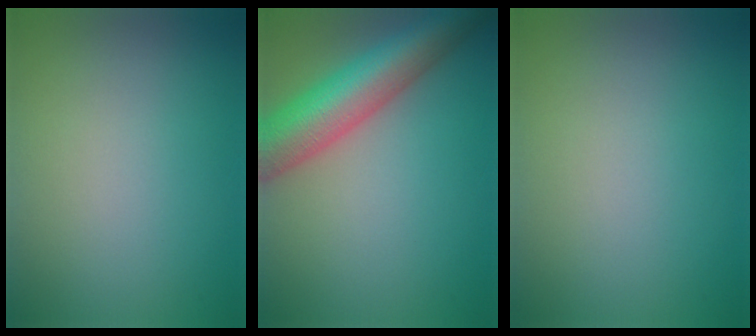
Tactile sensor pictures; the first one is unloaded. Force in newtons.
{"total": 8.5, "press": 8.5, "slide": 0.4}
{"total": 0.0}